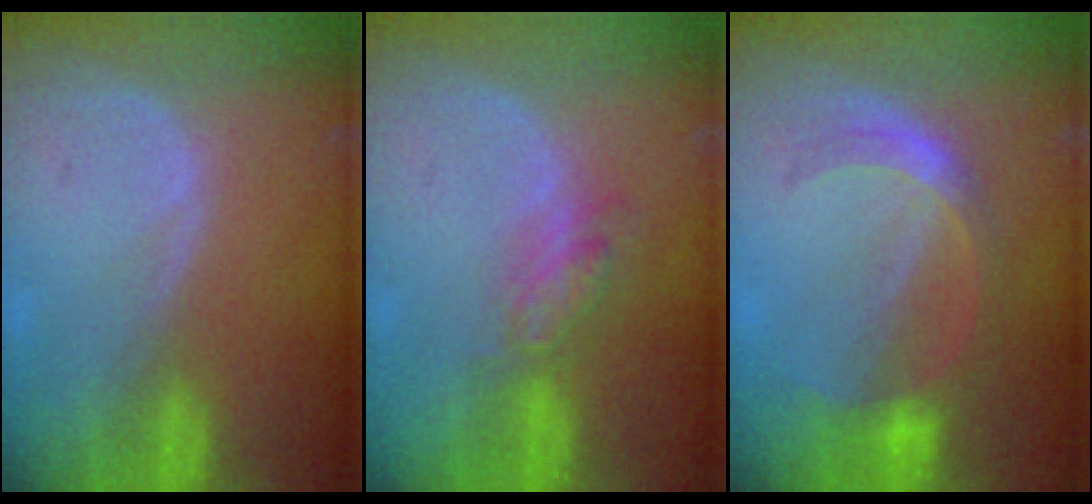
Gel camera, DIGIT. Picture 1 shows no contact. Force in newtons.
{"total": 4.6, "press": 4.1, "slide": 2.1}
{"total": 5.7, "press": 5.4, "slide": 1.8}